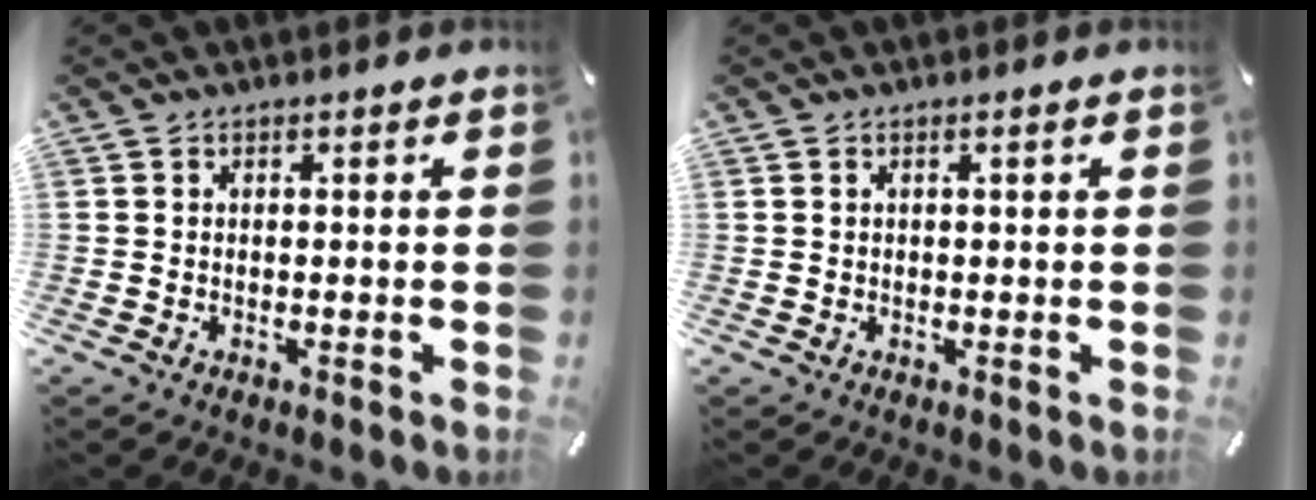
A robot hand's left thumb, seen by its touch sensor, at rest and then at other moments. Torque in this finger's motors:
{"motor_torque": [-0.14, -0.44, -0.09, 0.17, -0.02]}